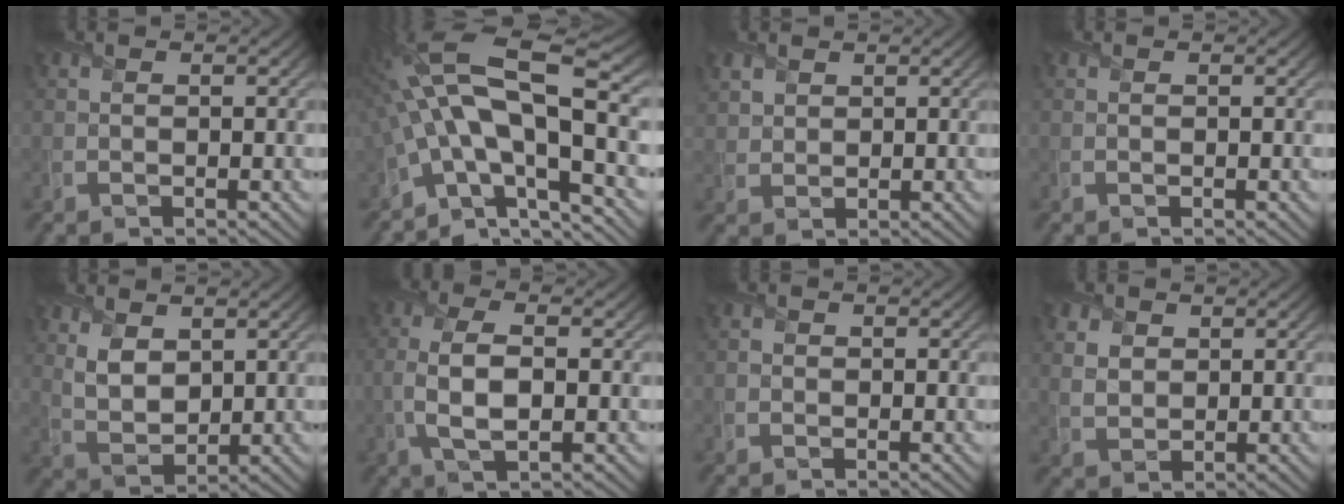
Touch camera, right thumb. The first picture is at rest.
{"total": 16.5, "force": [-0.8, 6.9, 14.9], "torque": [-0.283, 0.017, -0.021]}
{"total": 2.7, "force": [1.9, 1.8, 0.7], "torque": [-0.023, 0.004, 0.042]}
{"total": 0.0}
{"total": 4.8, "force": [2.3, 2.8, 3.2], "torque": [-0.081, -0.010, 0.050]}
{"total": 6.1, "force": [-0.8, 2.6, 5.5], "torque": [-0.137, 0.001, -0.016]}
{"total": 0.7, "force": [-0.3, 0.6, 0.1], "torque": [-0.001, -0.002, -0.007]}
{"total": 3.7, "force": [1.6, 2.8, 1.8], "torque": [-0.057, 0.001, 0.031]}